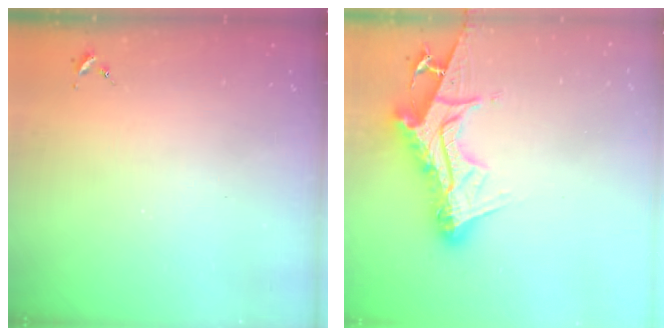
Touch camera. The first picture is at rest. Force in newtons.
{"total": 19.4, "press": 19.4, "slide": 1.4}